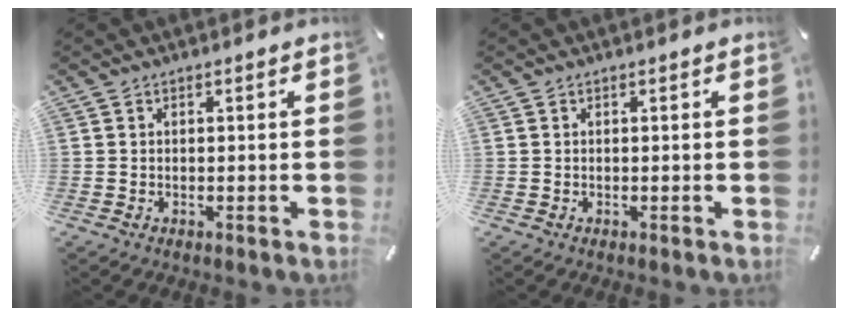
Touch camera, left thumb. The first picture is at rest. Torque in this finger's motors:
{"motor_torque": [0.02, 0.20, 0.06, 0.01, 0.03]}